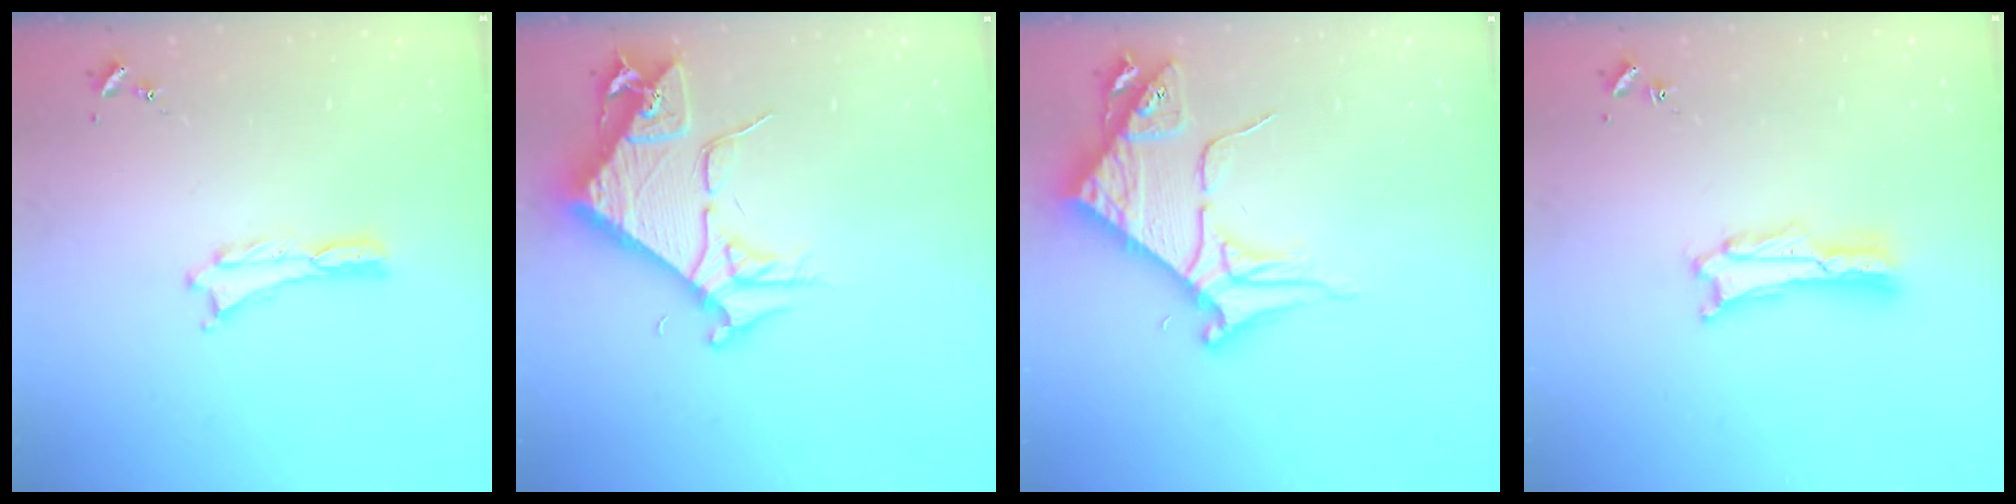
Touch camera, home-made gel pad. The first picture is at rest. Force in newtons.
{"total": 8.6, "press": 8.6, "slide": 1.0}
{"total": 9.4, "press": 9.3, "slide": 1.1}
{"total": 1.7, "press": 1.7, "slide": 0.3}